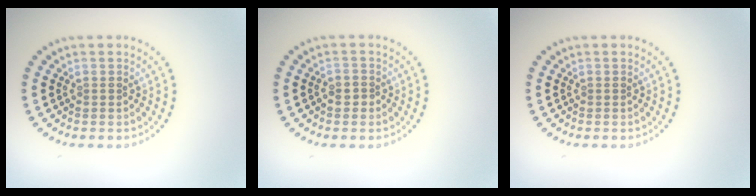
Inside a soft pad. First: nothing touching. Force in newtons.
{"total": 1.5, "press": 1.3, "slide": 0.6}
{"total": 0.0}